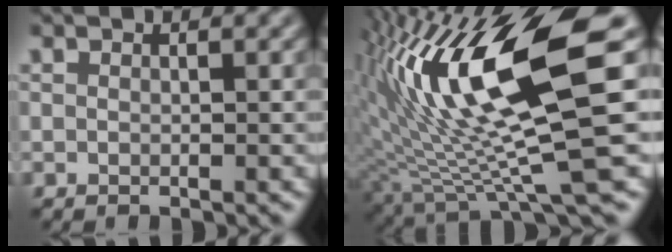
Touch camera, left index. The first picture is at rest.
{"total": 15.5, "force": [2.7, 3.7, 14.8], "torque": [-0.275, -0.005, 0.058]}